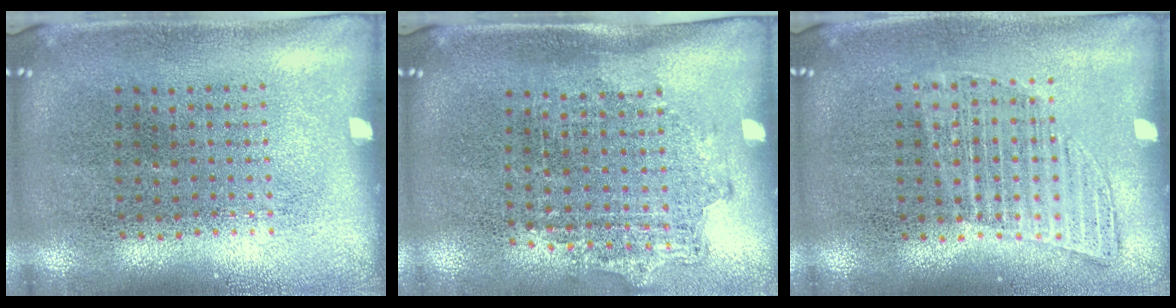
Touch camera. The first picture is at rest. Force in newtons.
{"total": 1.4, "press": 1.1, "slide": 0.9}
{"total": 1.0, "press": 1.0, "slide": 0.4}